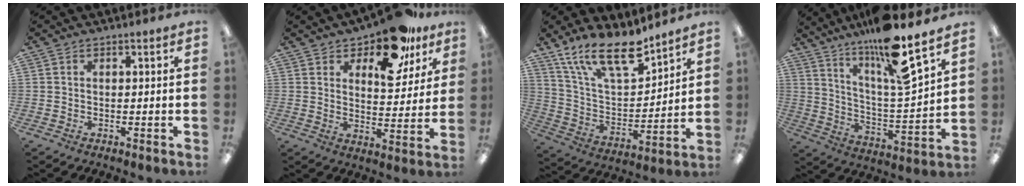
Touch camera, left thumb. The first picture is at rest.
{"total": 16.2, "force": [11.1, 7.4, 9.1], "torque": [-0.132, -0.063, 0.190]}
{"total": 16.9, "force": [13.2, 5.6, 9.0], "torque": [-0.178, -0.078, 0.234]}
{"total": 15.7, "force": [12.2, 1.1, 9.8], "torque": [-0.175, -0.082, 0.197]}